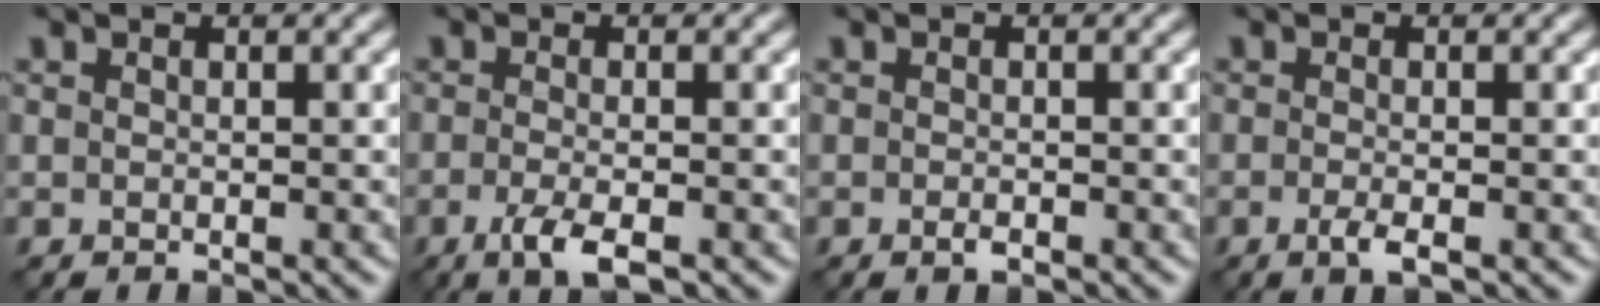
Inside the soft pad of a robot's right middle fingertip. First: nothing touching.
{"total": 3.0, "force": [-1.5, 0.7, 2.5], "torque": [-0.051, -0.006, -0.033]}
{"total": 0.8, "force": [-0.4, 0.3, 0.6], "torque": [-0.012, -0.002, -0.007]}
{"total": 1.7, "force": [-0.8, 0.4, 1.5], "torque": [-0.029, -0.006, -0.017]}